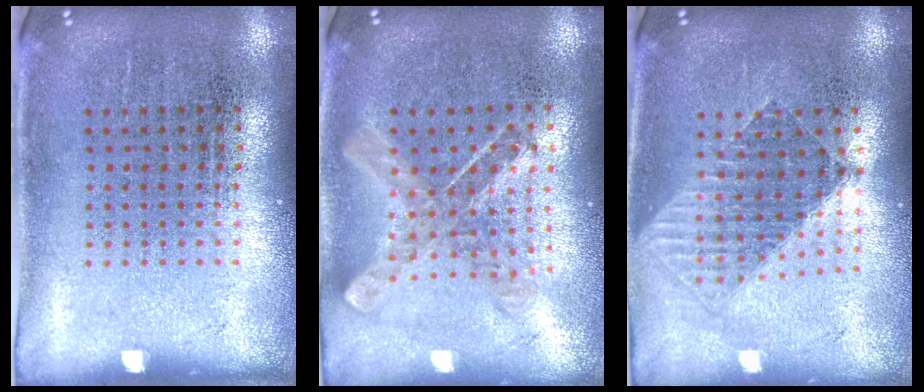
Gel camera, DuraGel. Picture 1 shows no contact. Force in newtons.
{"total": 0.8, "press": 0.8, "slide": 0.2}
{"total": 1.5, "press": 1.3, "slide": 0.8}